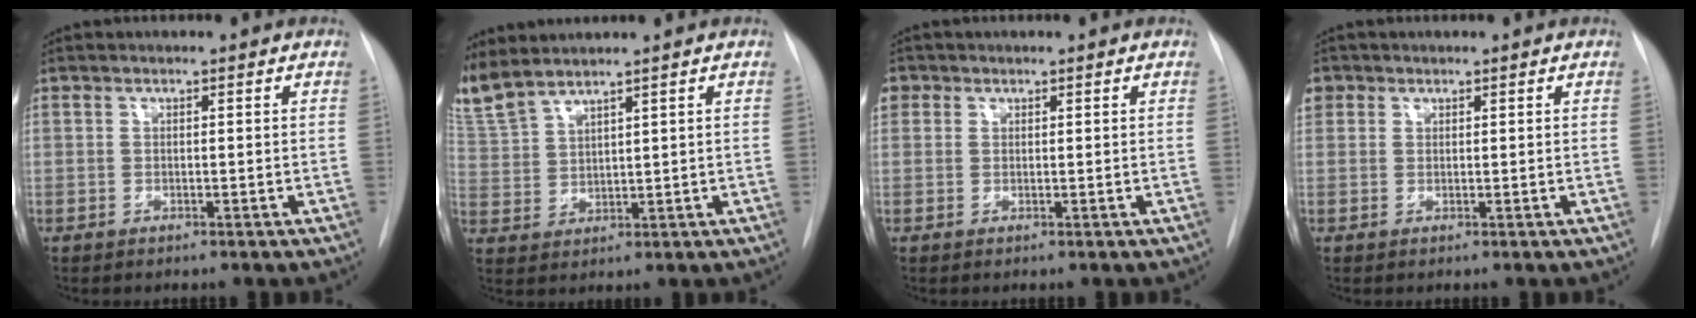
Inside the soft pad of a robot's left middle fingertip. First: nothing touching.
{"total": 7.4, "force": [6.8, 0.9, 2.6], "torque": [-0.079, 0.009, 0.157]}
{"total": 3.0, "force": [1.2, 2.7, 0.6], "torque": [-0.014, 0.016, 0.024]}
{"total": 3.1, "force": [1.4, 2.8, 0.6], "torque": [-0.013, 0.016, 0.028]}